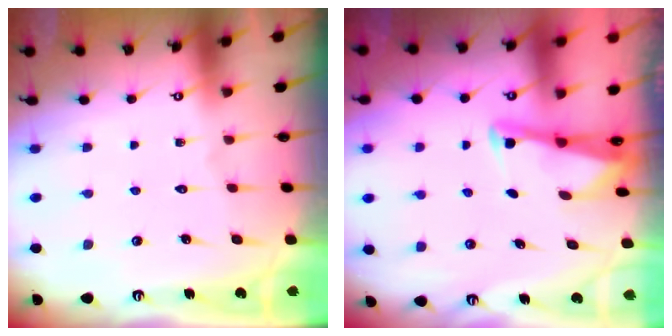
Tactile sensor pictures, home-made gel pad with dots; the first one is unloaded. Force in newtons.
{"total": 2.5, "press": 2.5, "slide": 0.1}